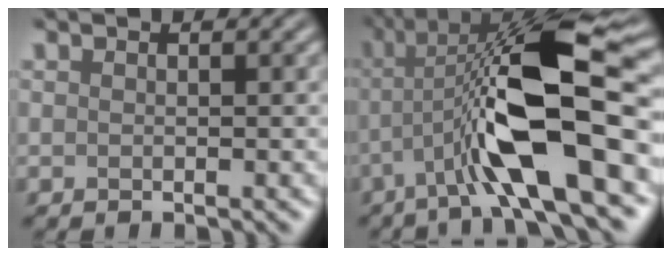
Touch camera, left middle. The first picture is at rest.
{"total": 11.4, "force": [-2.6, 2.3, 10.8], "torque": [-0.219, -0.002, -0.026]}